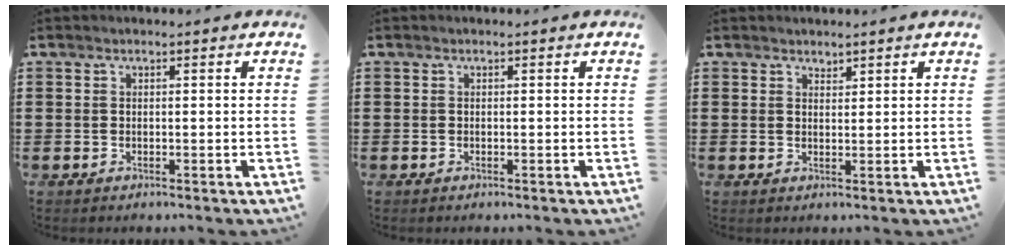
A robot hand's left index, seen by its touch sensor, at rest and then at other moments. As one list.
[{"total": 0.0}, {"total": 1.5, "force": [1.5, 0.3, 0.0], "torque": [-0.002, -0.001, 0.029]}]